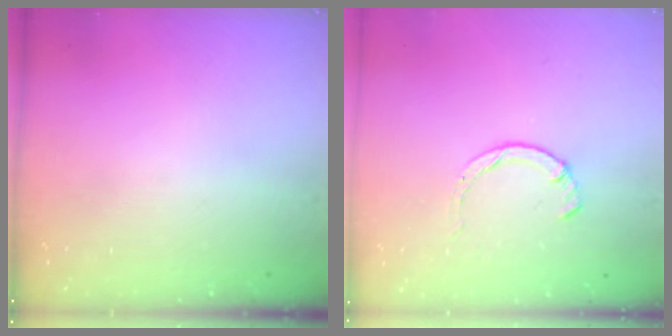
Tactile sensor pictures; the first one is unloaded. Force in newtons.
{"total": 2.3, "press": 2.3, "slide": 0.5}